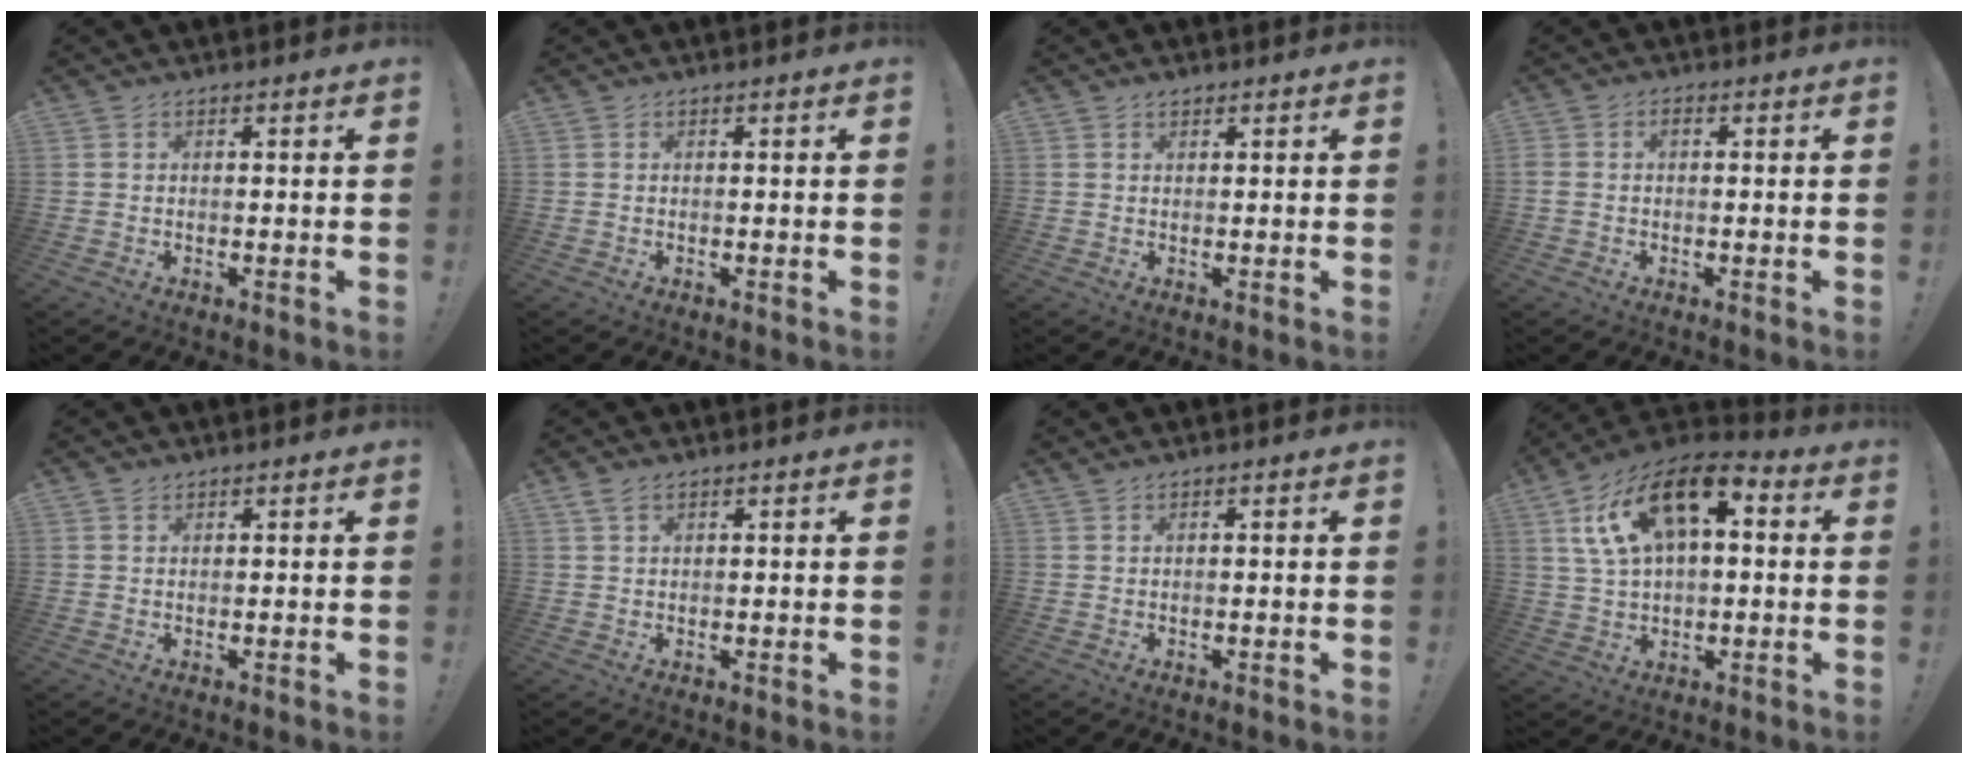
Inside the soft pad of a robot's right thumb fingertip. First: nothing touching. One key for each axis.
{"total": 0.0}
{"total": 1.1, "fx": 0.9, "fy": 0.6, "fz": 0.4, "tx": -0.008, "ty": 0.000, "tz": 0.017}
{"total": 1.7, "fx": -0.3, "fy": 1.0, "fz": 1.3, "tx": -0.026, "ty": 0.007, "tz": -0.006}
{"total": 0.9, "fx": 0.8, "fy": 0.4, "fz": 0.2, "tx": -0.001, "ty": -0.001, "tz": 0.015}
{"total": 2.7, "fx": 1.7, "fy": 1.2, "fz": 1.7, "tx": -0.035, "ty": 0.000, "tz": 0.032}
{"total": 0.6, "fx": 0.5, "fy": -0.1, "fz": 0.2, "tx": 0.004, "ty": -0.004, "tz": 0.008}
{"total": 17.2, "fx": 6.7, "fy": 9.4, "fz": 12.7, "tx": -0.229, "ty": -0.017, "tz": 0.120}